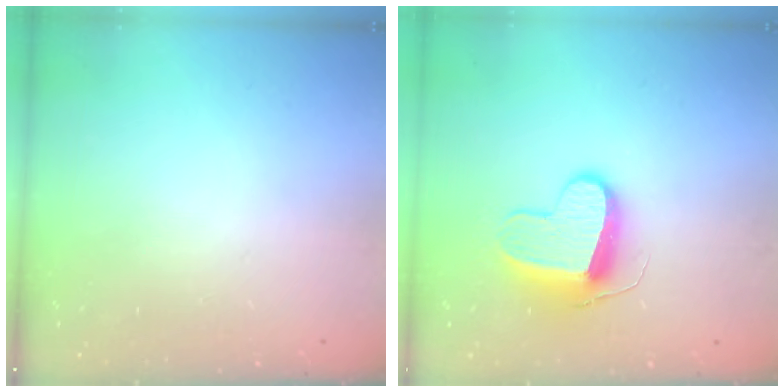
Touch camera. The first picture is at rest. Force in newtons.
{"total": 10.6, "press": 10.6, "slide": 0.4}